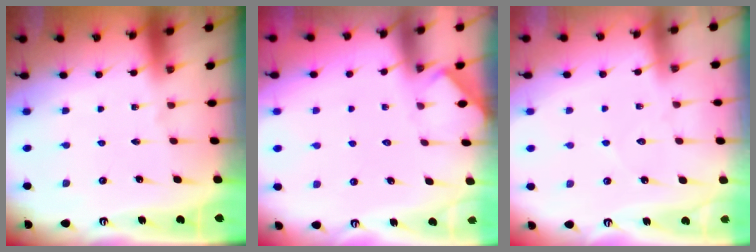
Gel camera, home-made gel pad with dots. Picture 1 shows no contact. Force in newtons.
{"total": 3.0, "press": 3.0, "slide": 0.4}
{"total": 3.9, "press": 3.8, "slide": 0.4}